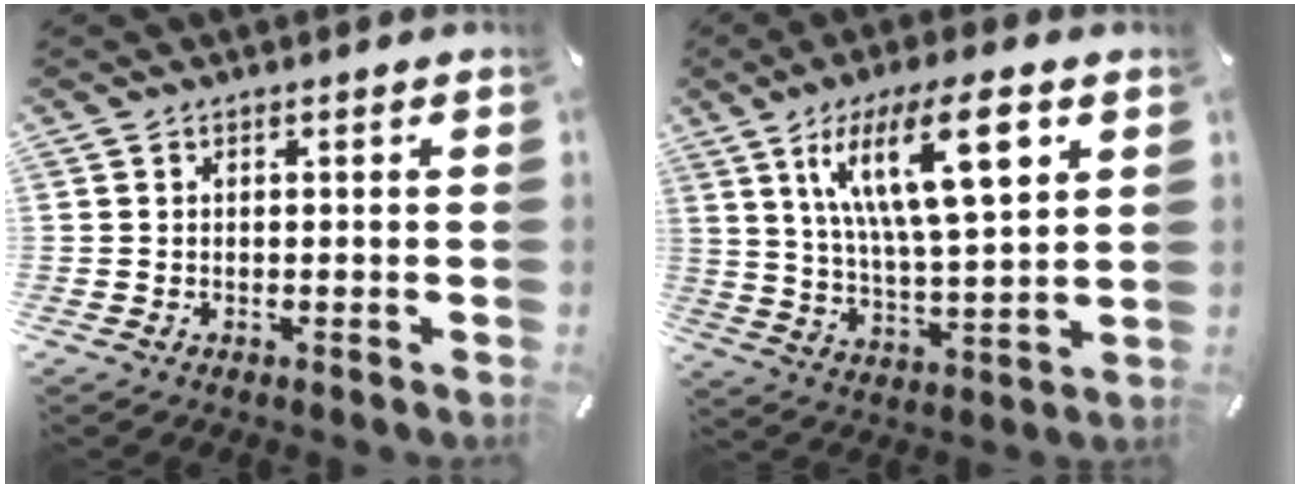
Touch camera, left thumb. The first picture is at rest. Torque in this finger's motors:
{"motor_torque": [2.49, 2.52, 1.42, -1.35, 0.26]}